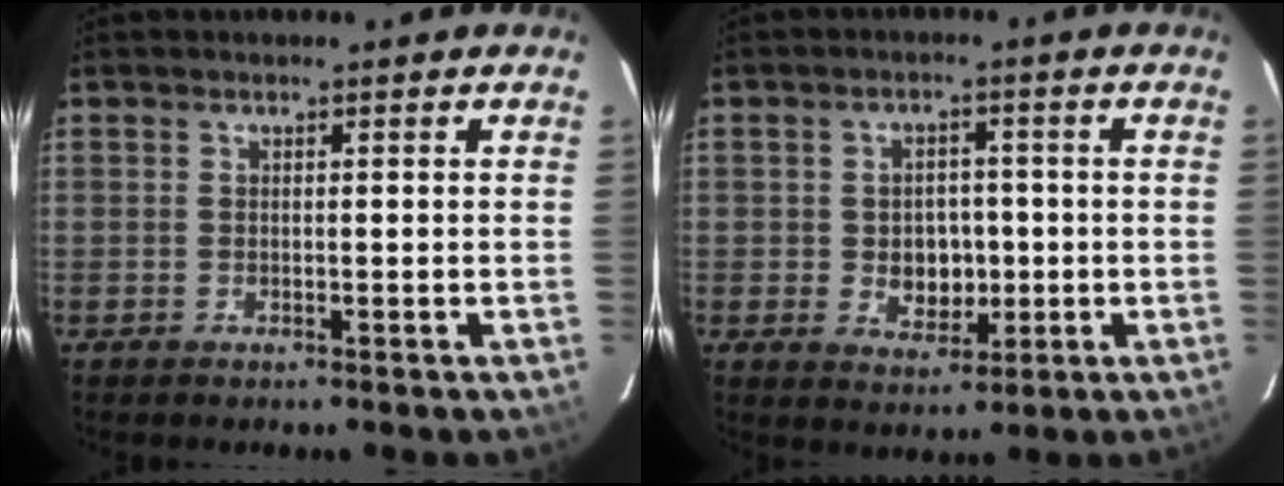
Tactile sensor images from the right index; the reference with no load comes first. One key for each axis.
{"total": 6.1, "fx": -0.7, "fy": 4.9, "fz": 3.5, "tx": -0.064, "ty": 0.003, "tz": 0.001}